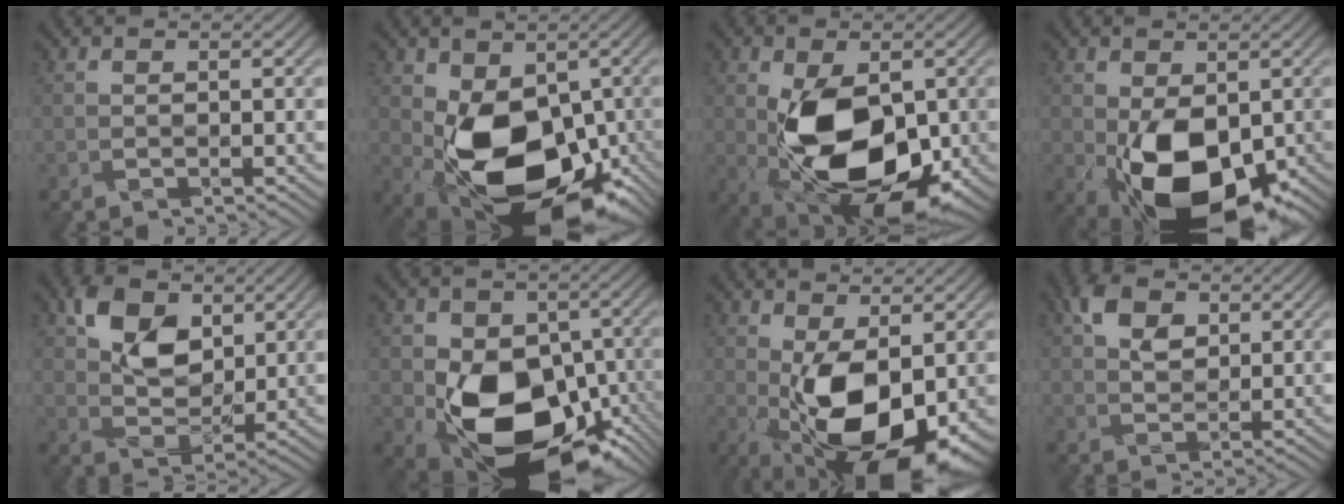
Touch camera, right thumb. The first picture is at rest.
{"total": 13.2, "force": [-2.1, 8.8, 9.7], "torque": [-0.163, -0.030, -0.024]}
{"total": 12.8, "force": [-1.8, 7.6, 10.2], "torque": [-0.176, -0.008, -0.026]}
{"total": 10.1, "force": [-3.1, 5.8, 7.7], "torque": [-0.141, -0.015, -0.045]}
{"total": 6.7, "force": [3.4, 4.4, 3.7], "torque": [-0.071, -0.008, 0.065]}
{"total": 14.8, "force": [-4.5, 10.5, 9.4], "torque": [-0.147, -0.027, -0.069]}
{"total": 13.5, "force": [-2.7, 6.7, 11.4], "torque": [-0.195, -0.007, -0.037]}
{"total": 4.0, "force": [2.1, 2.8, 2.0], "torque": [-0.040, -0.001, 0.036]}